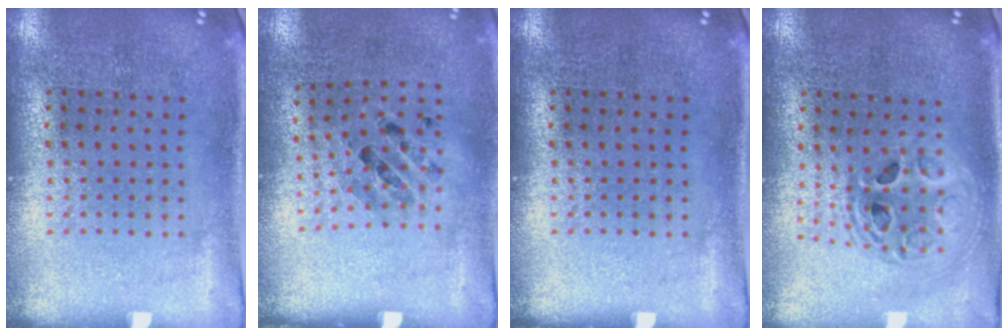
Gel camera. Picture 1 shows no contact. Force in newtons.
{"total": 0.9, "press": 0.7, "slide": 0.5}
{"total": 0.0}
{"total": 2.0, "press": 1.6, "slide": 1.2}